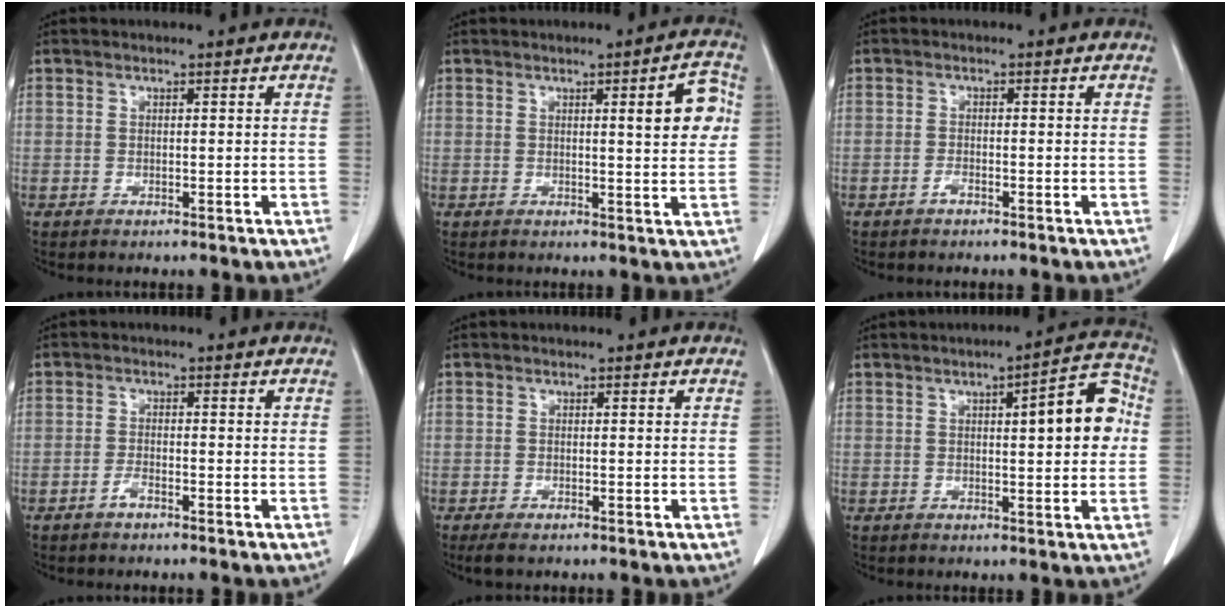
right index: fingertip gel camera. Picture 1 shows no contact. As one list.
[{"total": 6.0, "force": [1.5, 1.0, 5.7], "torque": [-0.069, 0.006, 0.018]}, {"total": 0.9, "force": [-0.7, 0.2, 0.6], "torque": [-0.010, 0.002, -0.012]}, {"total": 1.5, "force": [-1.1, 0.4, 0.9], "torque": [-0.018, 0.002, -0.019]}, {"total": 1.7, "force": [-1.1, 0.6, 1.1], "torque": [-0.022, -0.005, -0.015]}, {"total": 9.0, "force": [1.5, 2.2, 8.6], "torque": [-0.104, 0.023, 0.018]}]